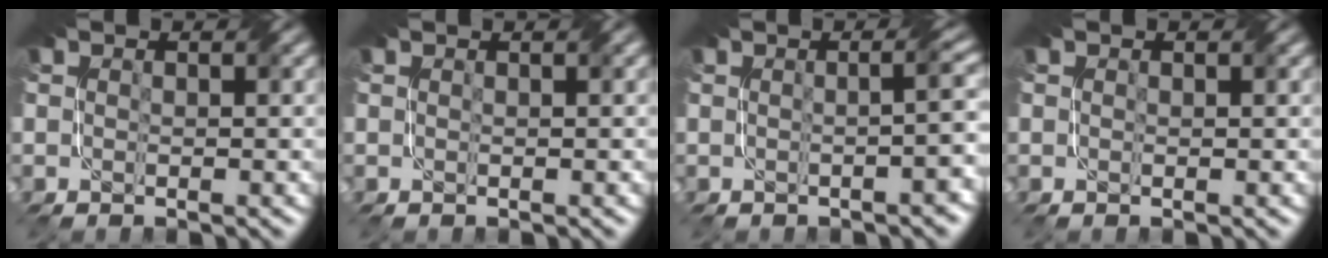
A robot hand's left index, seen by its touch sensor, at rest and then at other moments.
{"total": 0.9, "force": [0.6, 0.3, 0.7], "torque": [-0.008, 0.002, -0.003]}
{"total": 3.6, "force": [-0.4, 1.2, 3.3], "torque": [-0.018, 0.014, -0.007]}
{"total": 0.0}